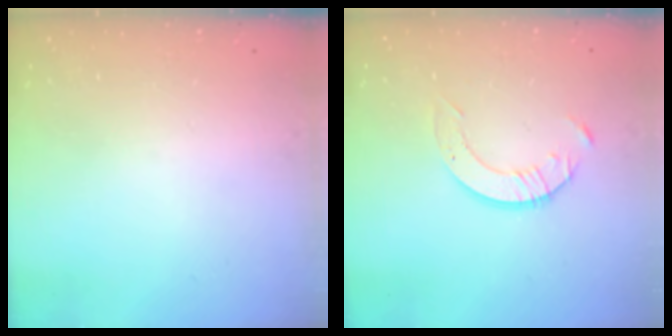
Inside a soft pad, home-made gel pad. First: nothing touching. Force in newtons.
{"total": 4.2, "press": 4.2, "slide": 0.5}